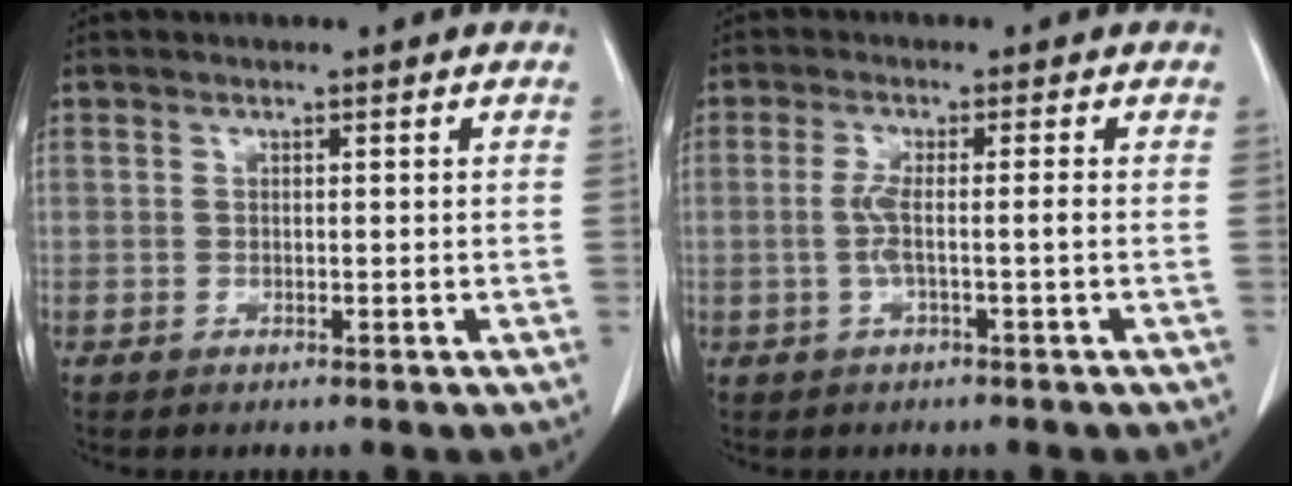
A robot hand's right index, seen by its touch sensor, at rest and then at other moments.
{"total": 3.2, "force": [-0.7, -0.2, 3.2], "torque": [-0.068, 0.002, -0.012]}